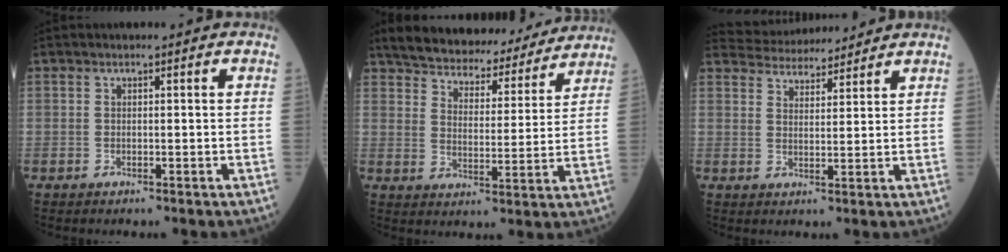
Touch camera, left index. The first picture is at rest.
{"total": 19.3, "force": [17.5, 5.4, 6.0], "torque": [-0.089, 0.009, 0.240]}
{"total": 8.7, "force": [8.5, 1.3, 1.4], "torque": [-0.030, 0.022, 0.133]}